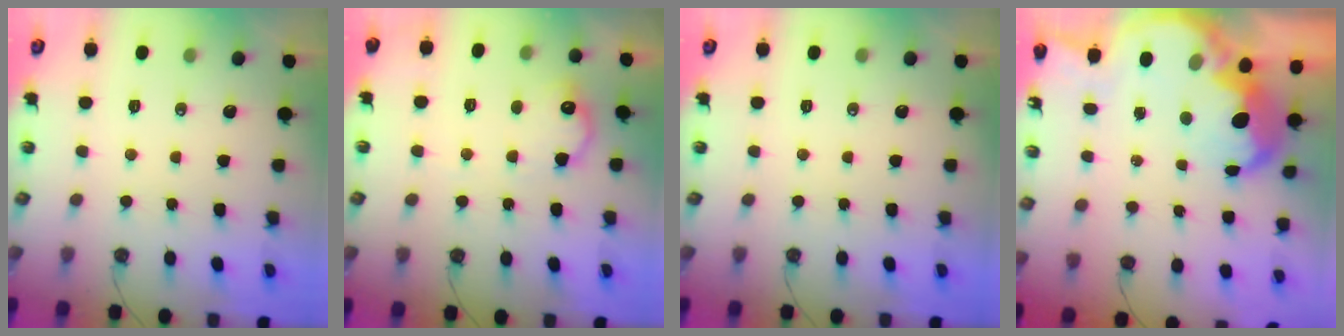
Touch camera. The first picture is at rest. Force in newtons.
{"total": 11.8, "press": 11.8, "slide": 0.4}
{"total": 0.0}
{"total": 11.8, "press": 11.8, "slide": 0.5}